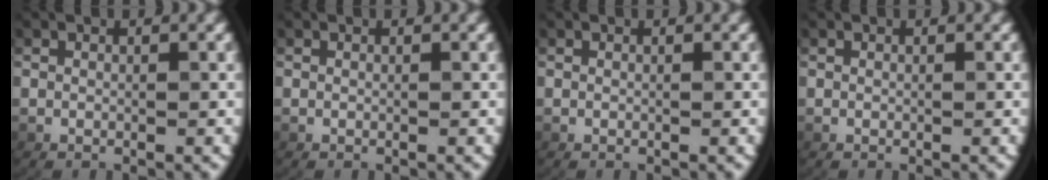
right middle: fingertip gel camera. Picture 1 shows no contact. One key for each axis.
{"total": 0.0}
{"total": 0.0}
{"total": 0.0}